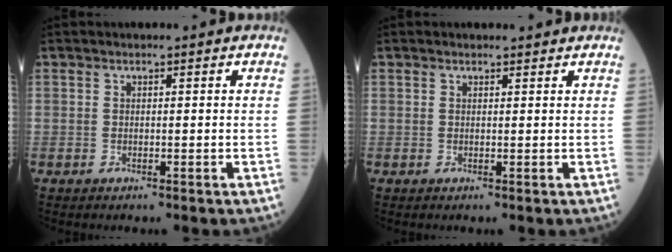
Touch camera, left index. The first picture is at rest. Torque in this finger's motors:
{"motor_torque": [0.50, -0.85, 0.02, 0.03]}